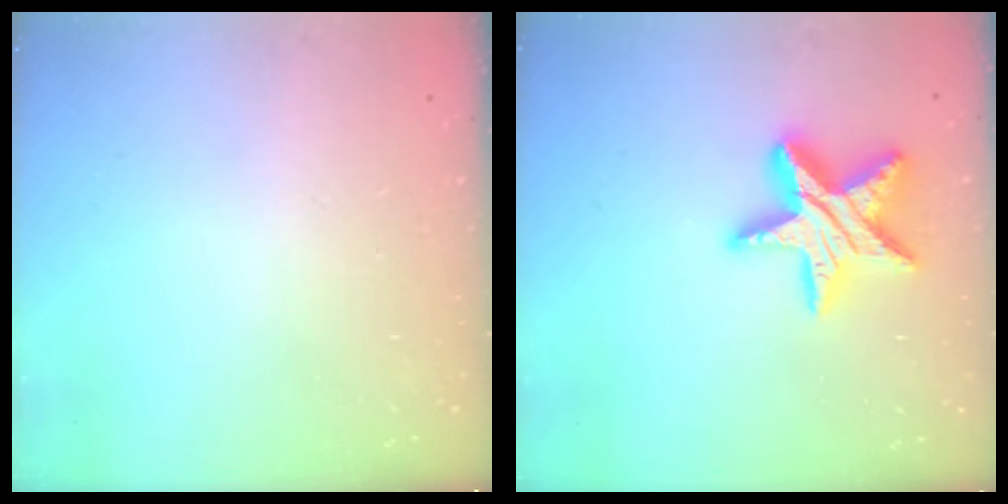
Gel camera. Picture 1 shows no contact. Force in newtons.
{"total": 16.3, "press": 16.3, "slide": 1.1}